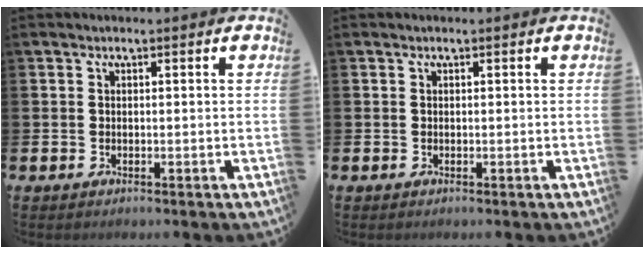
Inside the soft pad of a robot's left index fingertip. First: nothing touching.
{"total": 0.0}